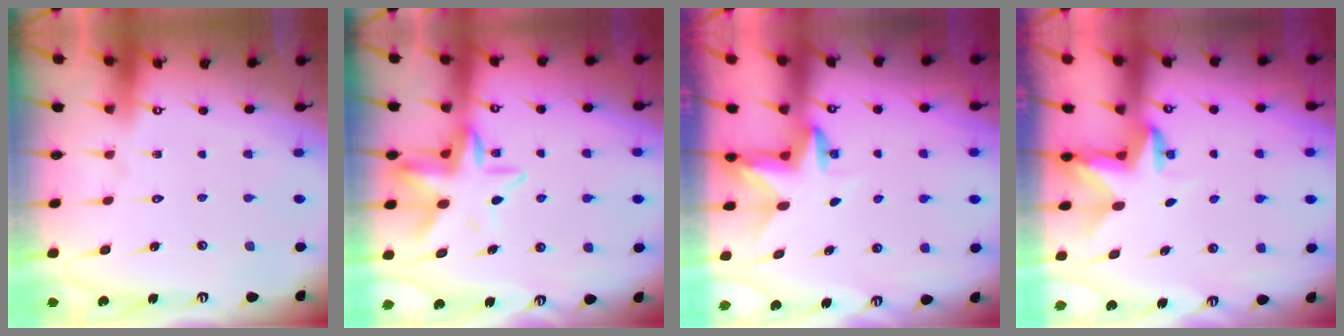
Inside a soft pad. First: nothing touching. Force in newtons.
{"total": 11.3, "press": 11.1, "slide": 2.3}
{"total": 3.6, "press": 3.6, "slide": 0.2}
{"total": 3.4, "press": 3.4, "slide": 0.1}